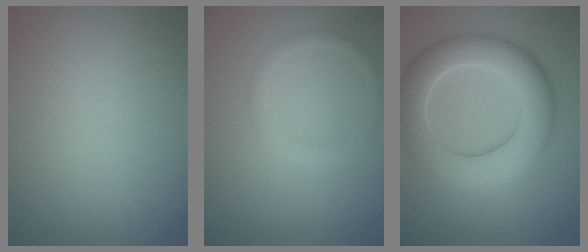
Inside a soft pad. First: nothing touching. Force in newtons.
{"total": 1.4, "press": 1.4, "slide": 0.1}
{"total": 8.6, "press": 8.6, "slide": 0.6}